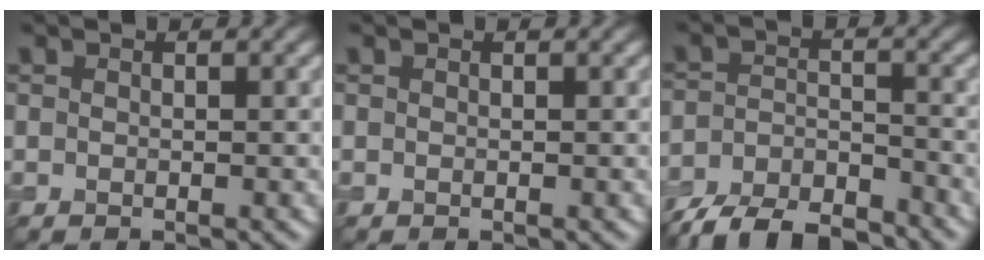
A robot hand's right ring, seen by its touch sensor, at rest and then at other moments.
{"total": 0.0}
{"total": 7.6, "force": [-6.8, 2.1, 2.8], "torque": [-0.052, -0.014, -0.126]}